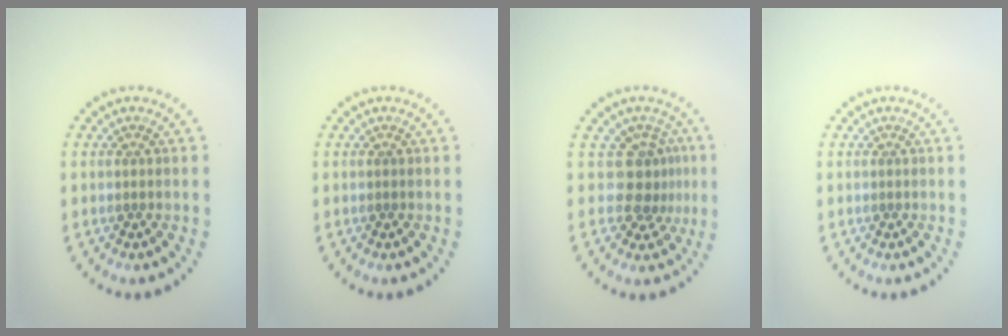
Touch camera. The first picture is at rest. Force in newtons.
{"total": 0.0}
{"total": 2.8, "press": 2.0, "slide": 2.0}
{"total": 0.0}